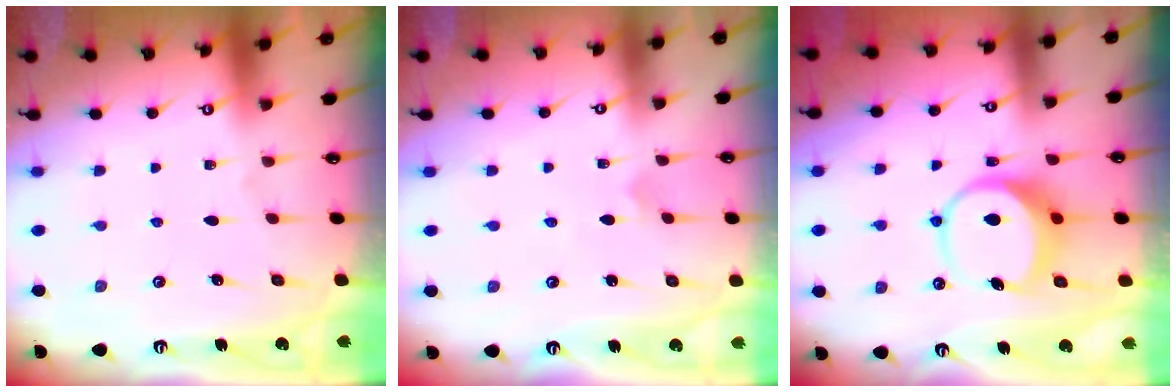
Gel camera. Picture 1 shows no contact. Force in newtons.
{"total": 1.9, "press": 1.9, "slide": 0.1}
{"total": 7.8, "press": 7.7, "slide": 1.1}